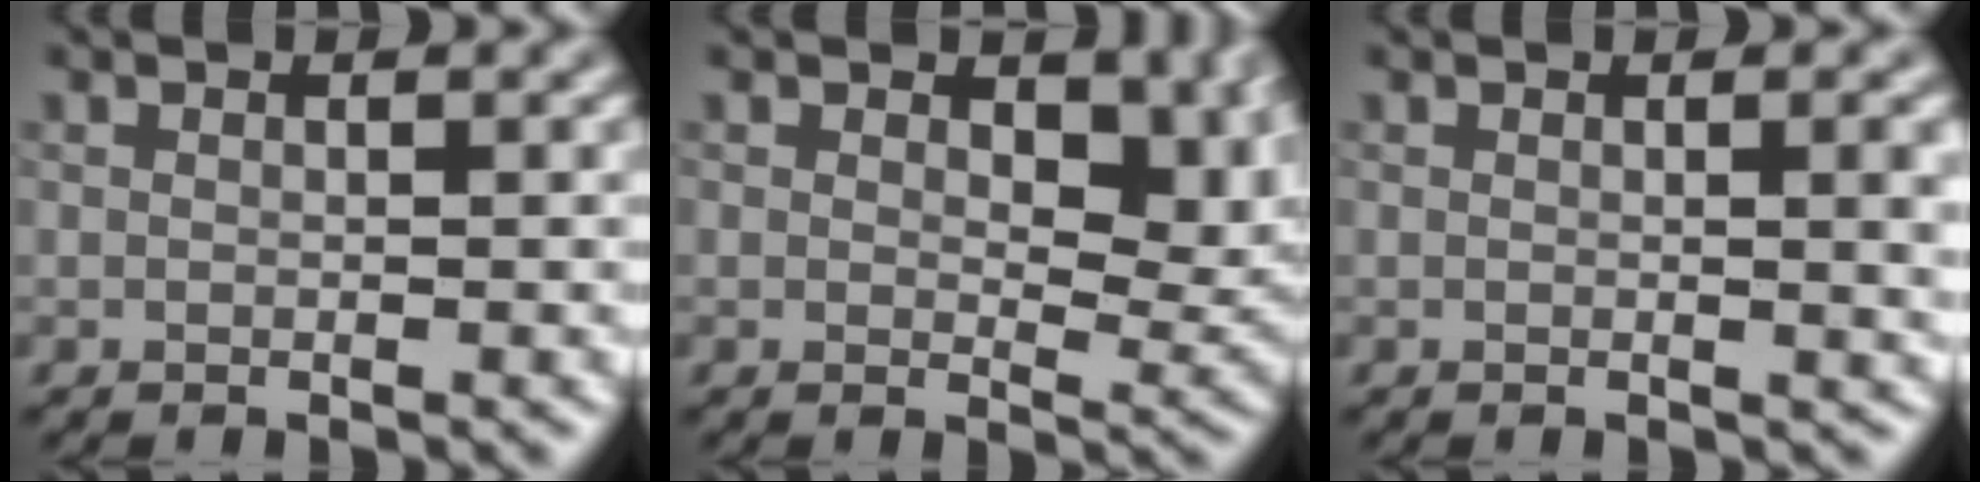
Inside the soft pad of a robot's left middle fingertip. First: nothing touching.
{"total": 5.8, "force": [1.9, 3.4, 4.3], "torque": [-0.054, -0.011, 0.026]}
{"total": 2.9, "force": [0.3, 0.8, 2.8], "torque": [-0.029, 0.001, 0.002]}